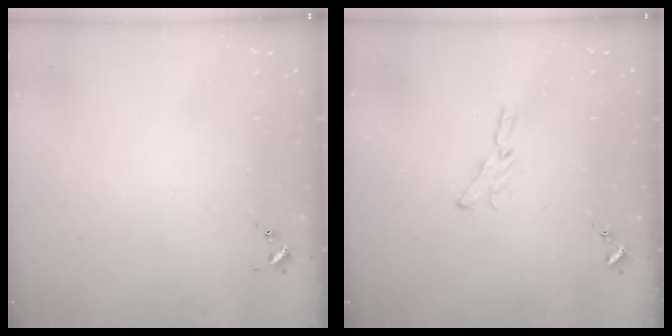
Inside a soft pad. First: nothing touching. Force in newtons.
{"total": 5.6, "press": 5.6, "slide": 0.5}